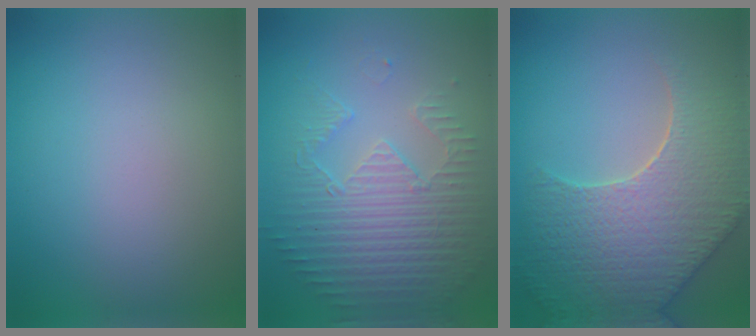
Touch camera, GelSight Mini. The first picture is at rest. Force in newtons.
{"total": 3.8, "press": 3.6, "slide": 1.2}
{"total": 9.0, "press": 6.4, "slide": 6.3}